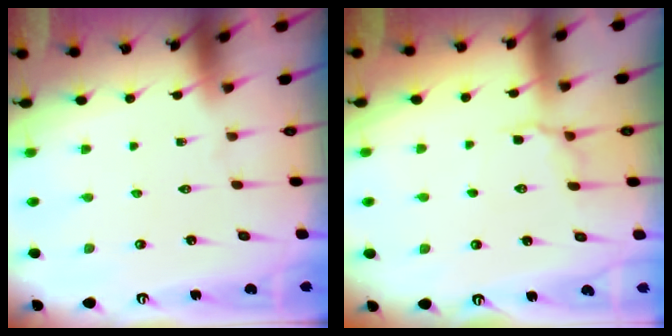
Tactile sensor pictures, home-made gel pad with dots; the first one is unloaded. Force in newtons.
{"total": 5.8, "press": 5.6, "slide": 1.2}